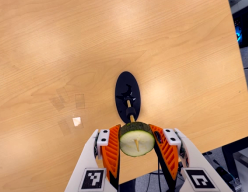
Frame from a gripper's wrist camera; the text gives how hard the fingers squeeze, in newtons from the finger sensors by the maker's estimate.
{"total": 12.5, "left": 11.8, "right": 13.1}